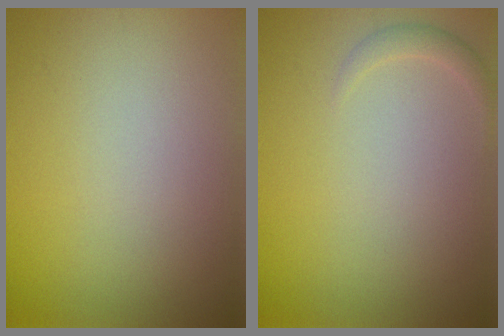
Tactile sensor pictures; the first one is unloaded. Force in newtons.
{"total": 1.1, "press": 1.1, "slide": 0.0}